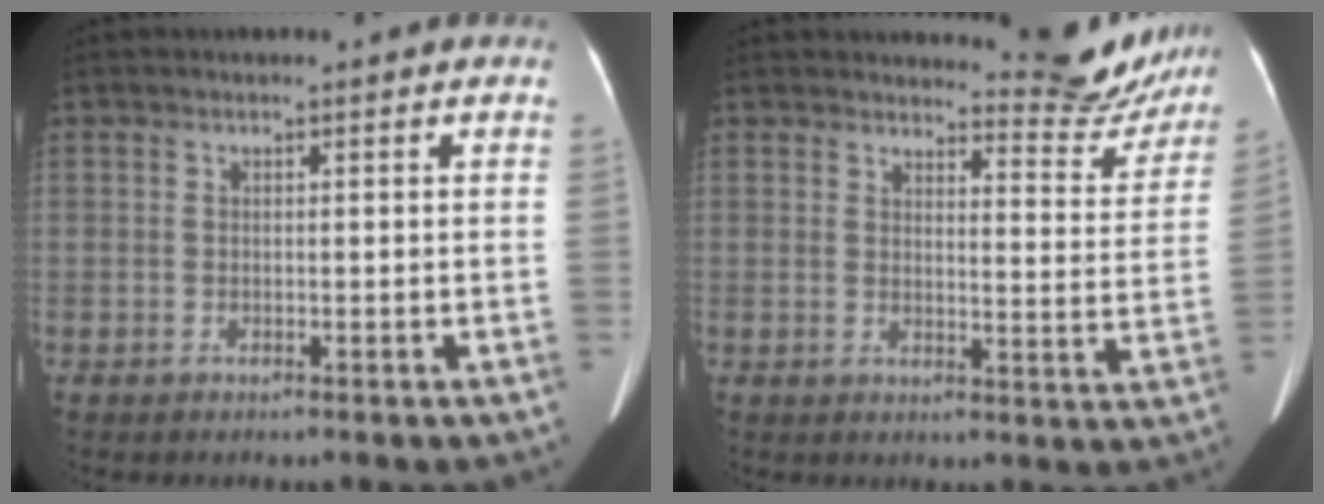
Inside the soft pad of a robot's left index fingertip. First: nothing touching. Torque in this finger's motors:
{"motor_torque": [0.15, -0.49, -0.06, -0.01]}